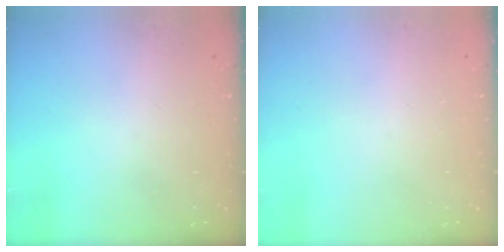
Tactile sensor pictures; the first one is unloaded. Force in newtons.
{"total": 0.0}